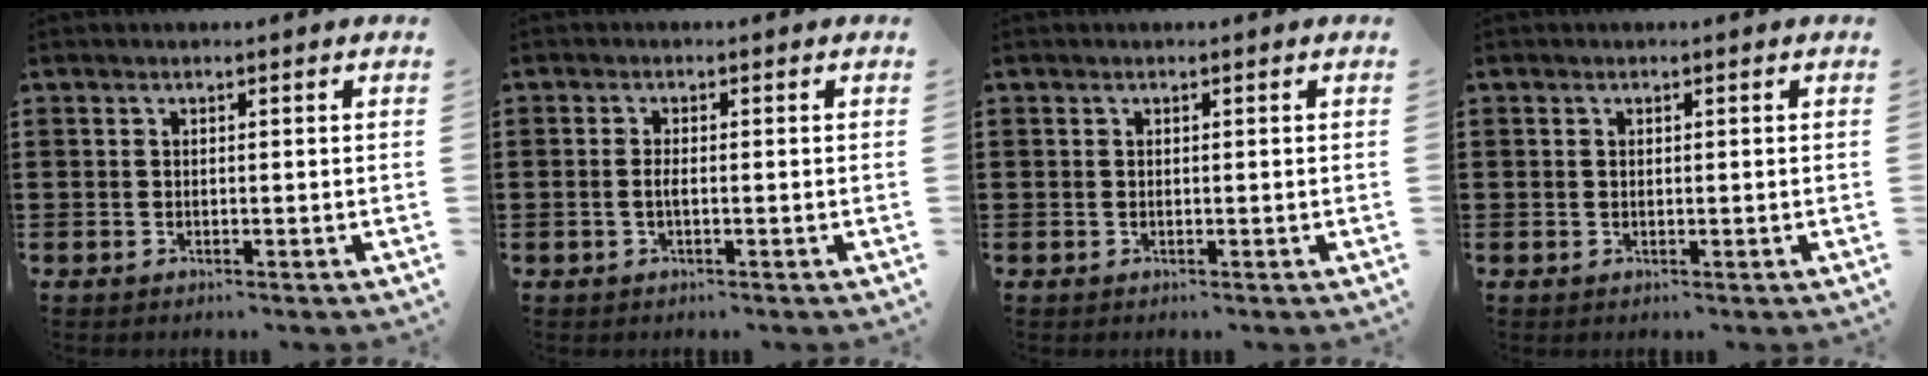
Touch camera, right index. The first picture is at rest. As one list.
[{"total": 1.4, "force": [-0.4, 0.3, 1.3], "torque": [-0.033, -0.003, -0.009]}, {"total": 0.0}, {"total": 0.0}]